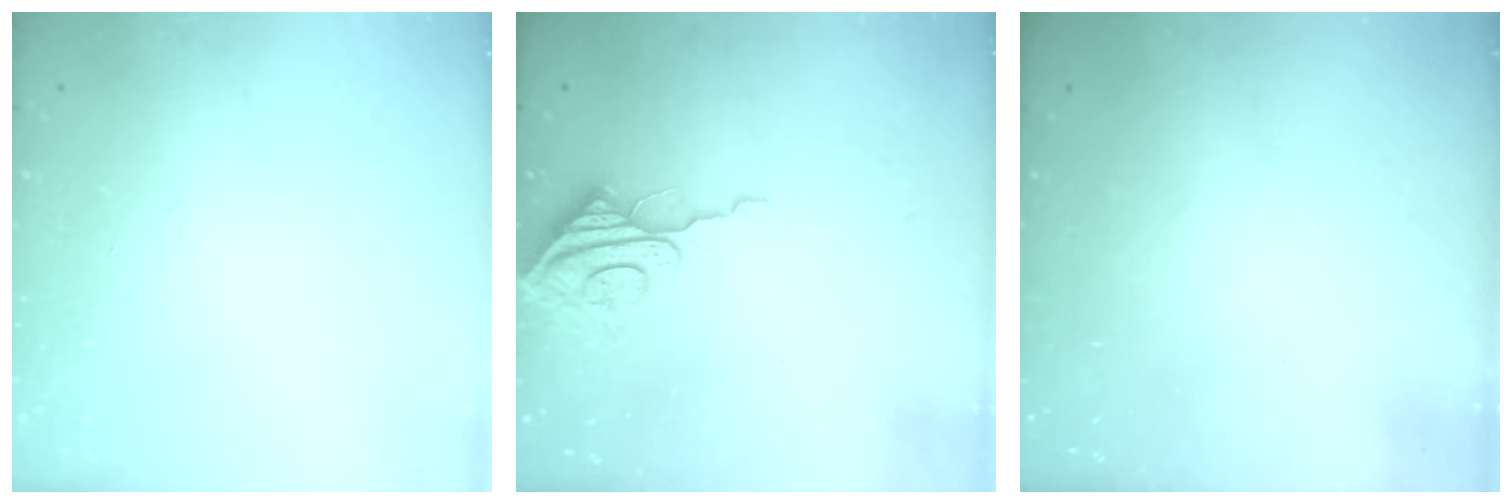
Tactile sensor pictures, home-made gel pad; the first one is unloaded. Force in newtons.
{"total": 8.7, "press": 8.7, "slide": 0.4}
{"total": 0.0}